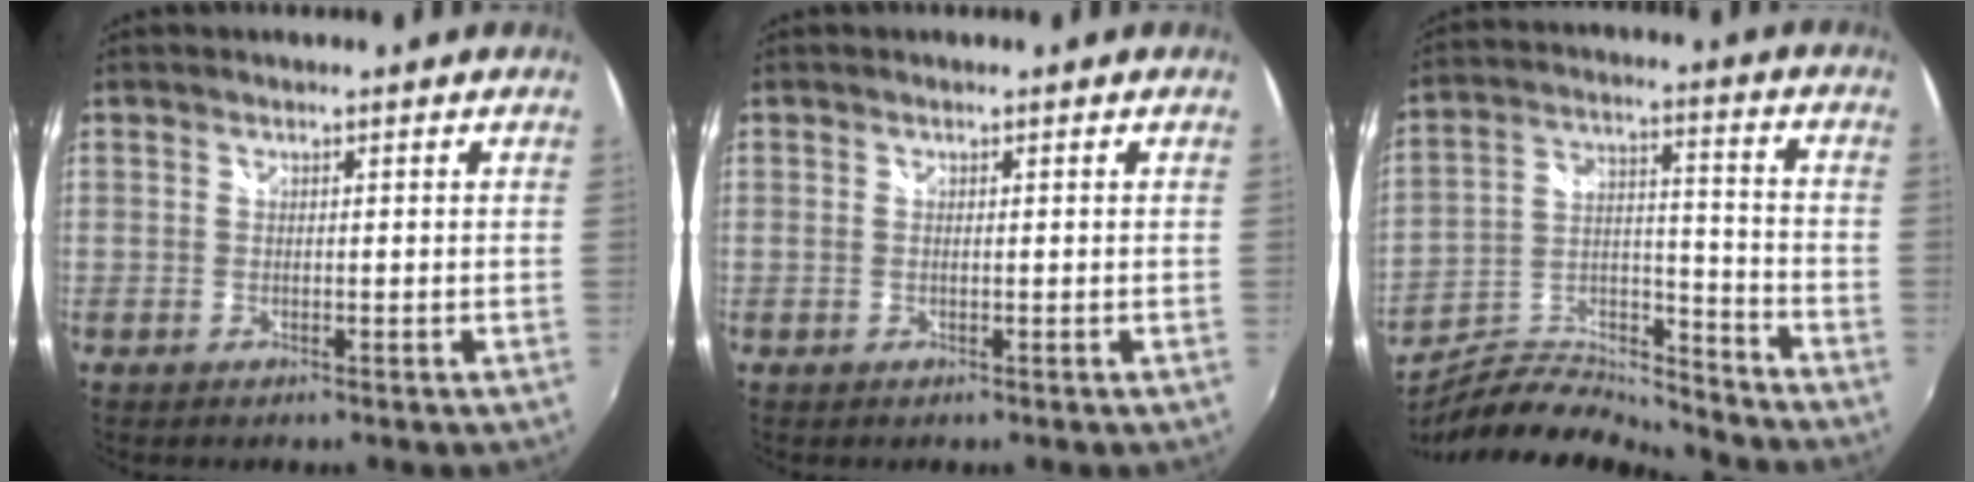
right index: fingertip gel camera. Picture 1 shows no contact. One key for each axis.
{"total": 0.0}
{"total": 13.1, "fx": -12.1, "fy": 1.5, "fz": 4.8, "tx": -0.088, "ty": 0.006, "tz": -0.211}